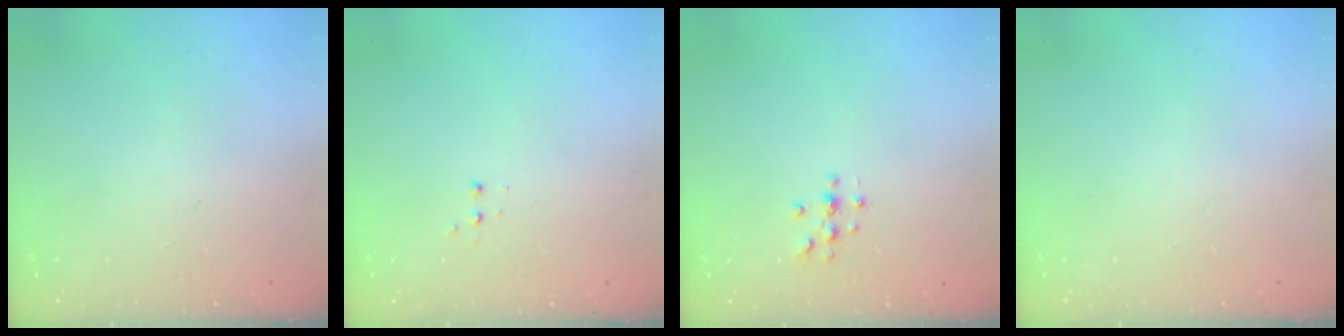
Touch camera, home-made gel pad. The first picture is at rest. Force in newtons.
{"total": 2.8, "press": 2.8, "slide": 0.5}
{"total": 3.7, "press": 3.7, "slide": 0.4}
{"total": 0.0}